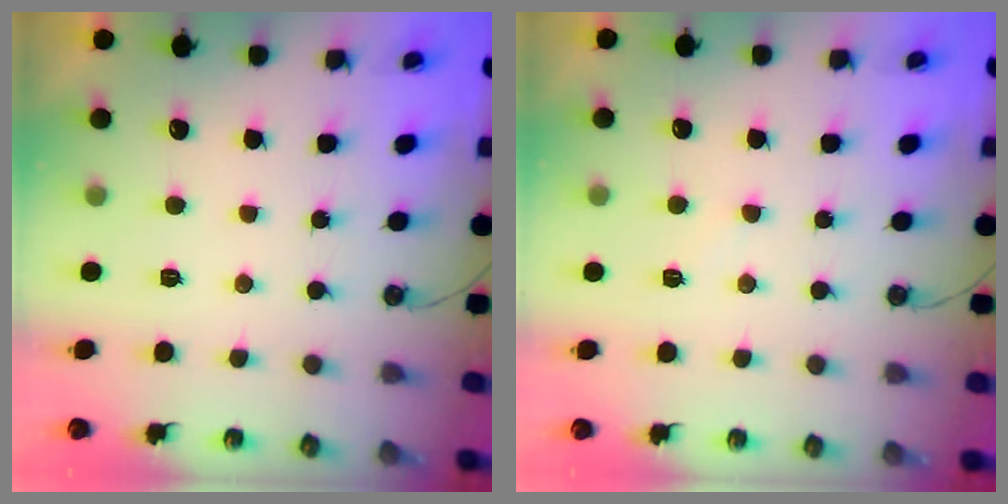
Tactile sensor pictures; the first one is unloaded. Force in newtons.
{"total": 3.6, "press": 3.6, "slide": 0.5}